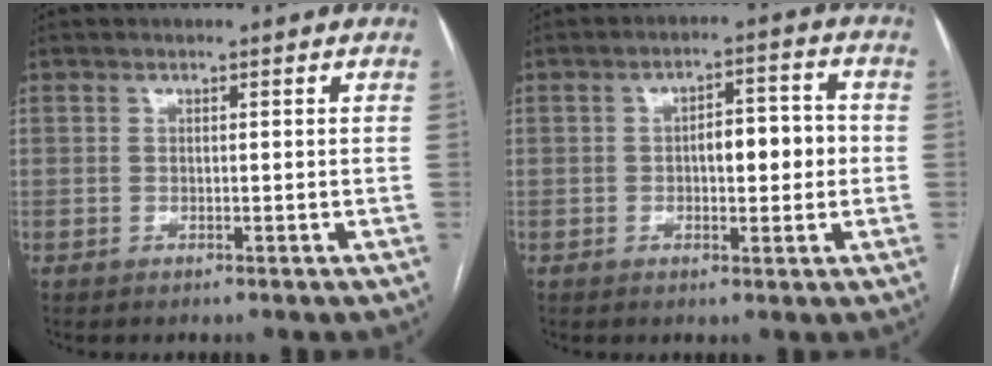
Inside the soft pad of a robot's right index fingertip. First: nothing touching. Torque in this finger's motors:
{"motor_torque": [1.11, -0.05, 0.43, 0.08]}